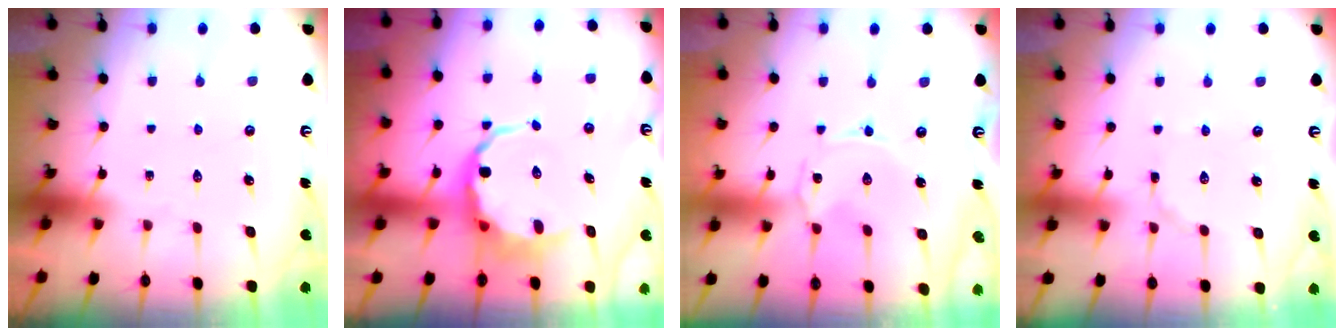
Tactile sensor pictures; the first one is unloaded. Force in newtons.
{"total": 6.6, "press": 6.3, "slide": 2.1}
{"total": 0.0}
{"total": 3.2, "press": 3.2, "slide": 0.4}